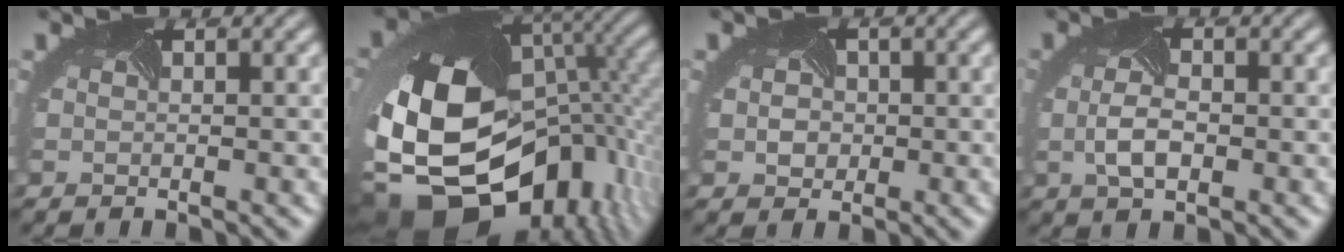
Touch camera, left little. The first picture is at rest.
{"total": 18.6, "force": [-4.5, 13.2, 12.3], "torque": [-0.230, -0.051, -0.046]}
{"total": 1.9, "force": [0.0, 1.9, 0.4], "torque": [-0.008, 0.001, -0.003]}
{"total": 2.4, "force": [-0.5, 1.3, 1.9], "torque": [-0.060, -0.003, -0.009]}